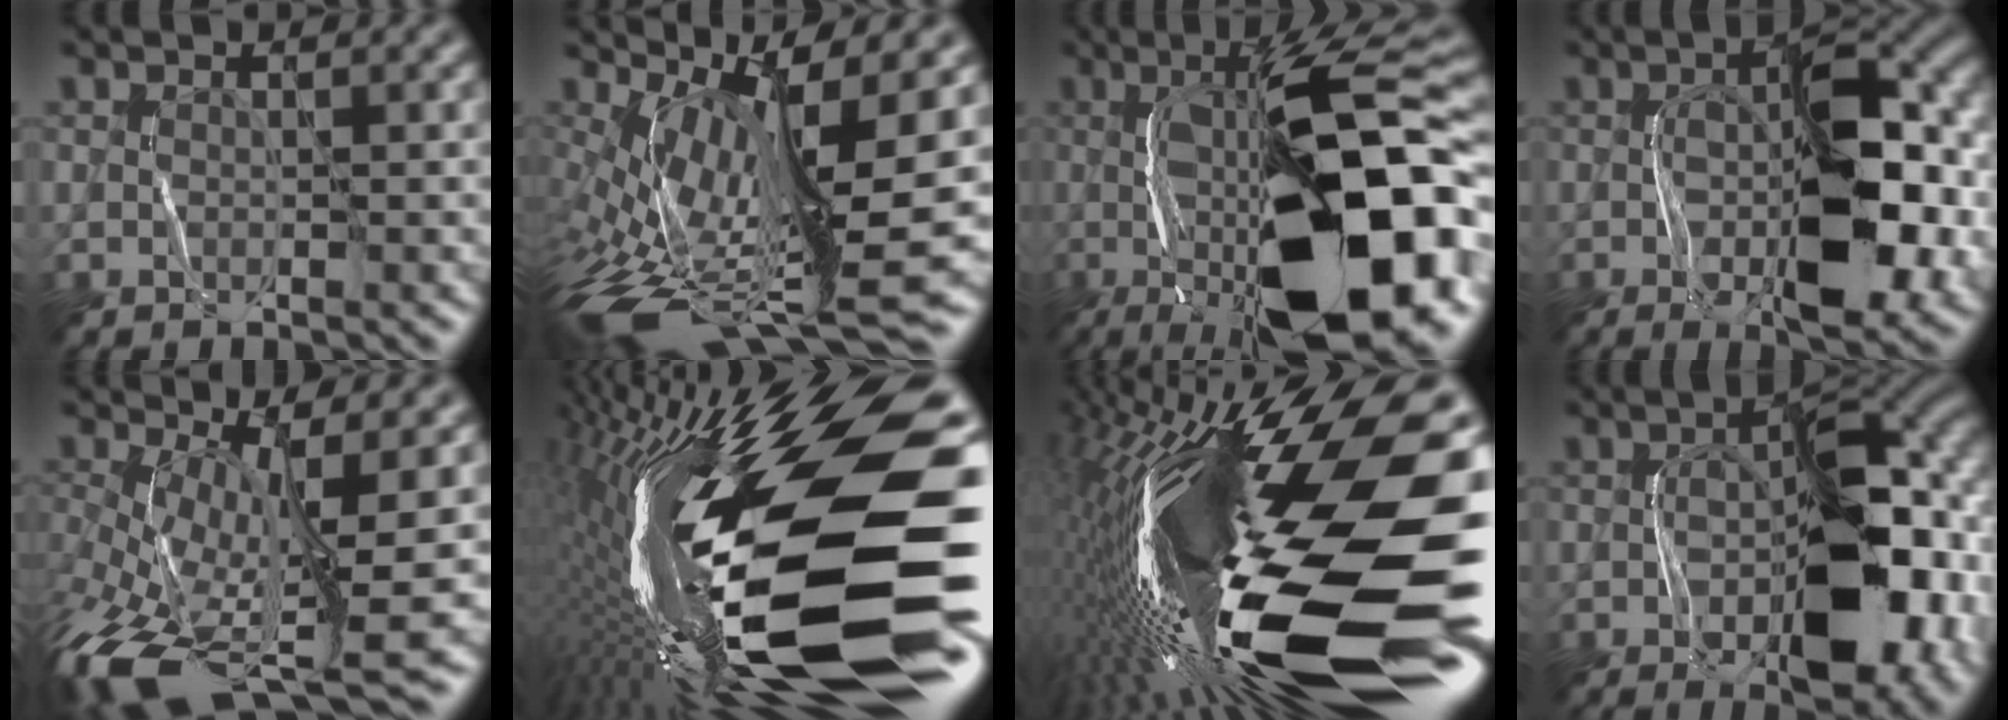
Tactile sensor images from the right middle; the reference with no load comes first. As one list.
[{"total": 14.4, "force": [-1.6, 4.3, 13.7], "torque": [-0.240, -0.021, -0.008]}, {"total": 18.0, "force": [-3.2, 6.2, 16.6], "torque": [-0.256, 0.025, -0.060]}, {"total": 11.5, "force": [-2.3, 4.8, 10.1], "torque": [-0.158, 0.005, -0.036]}, {"total": 12.5, "force": [-4.4, 3.9, 11.1], "torque": [-0.220, -0.030, -0.066]}, {"total": 21.3, "force": [-3.8, 5.2, 20.3], "torque": [-0.358, -0.002, -0.082]}, {"total": 21.7, "force": [-3.9, 5.9, 20.5], "torque": [-0.374, -0.021, -0.079]}, {"total": 12.1, "force": [-3.2, 5.5, 10.3], "torque": [-0.148, 0.003, -0.056]}]